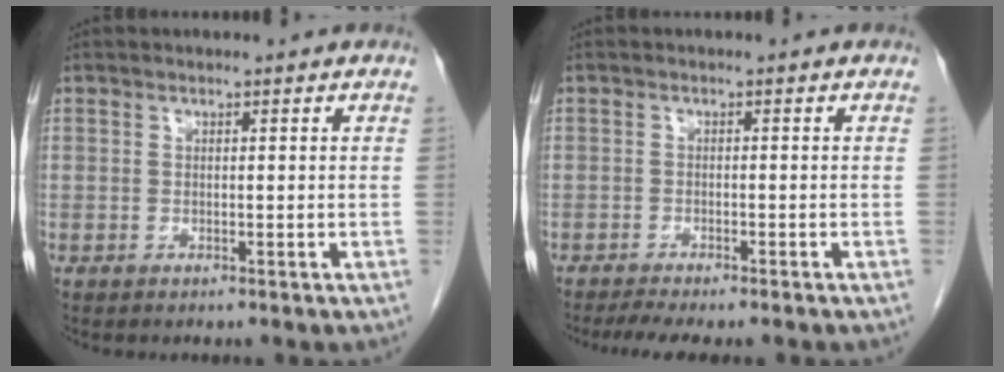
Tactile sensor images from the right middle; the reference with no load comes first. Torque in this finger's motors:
{"motor_torque": [0.44, -0.36, 0.05, 0.04]}